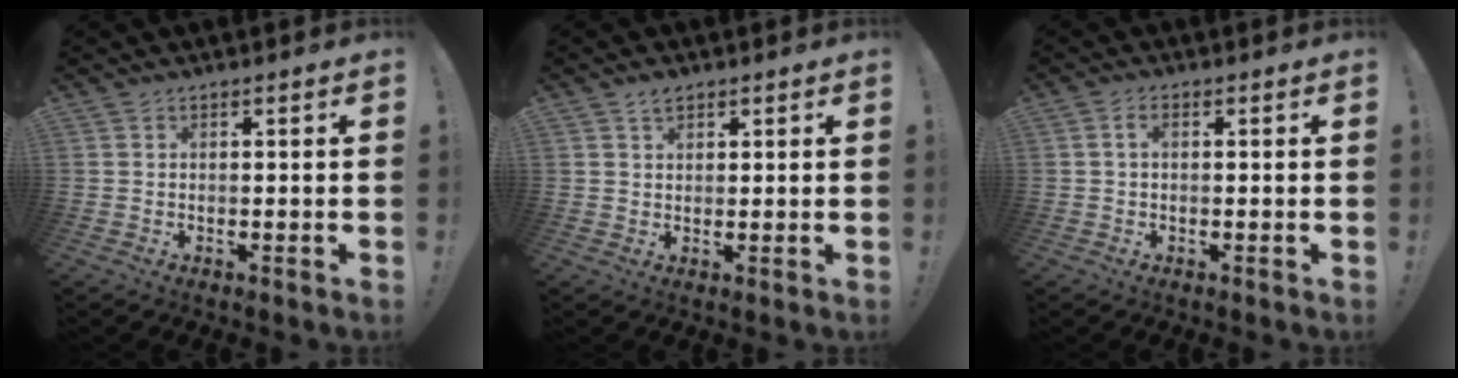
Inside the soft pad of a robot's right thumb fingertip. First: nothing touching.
{"total": 2.7, "force": [1.9, 1.6, 1.1], "torque": [-0.002, -0.011, 0.033]}
{"total": 2.0, "force": [0.2, 1.2, 1.6], "torque": [-0.029, 0.006, 0.002]}